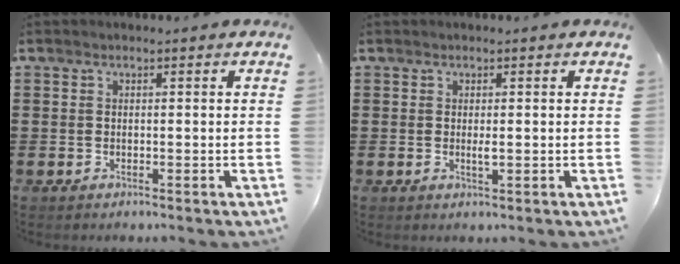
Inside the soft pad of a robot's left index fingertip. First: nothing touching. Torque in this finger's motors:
{"motor_torque": [0.23, 0.08, 0.03, 0.02]}